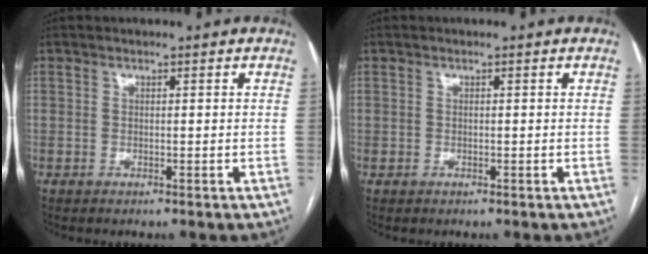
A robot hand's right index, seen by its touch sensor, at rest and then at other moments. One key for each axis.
{"total": 0.0}